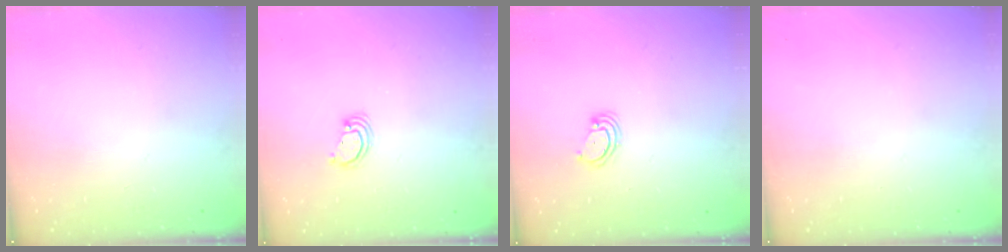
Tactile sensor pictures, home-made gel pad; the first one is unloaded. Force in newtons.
{"total": 2.6, "press": 2.6, "slide": 0.2}
{"total": 2.9, "press": 2.9, "slide": 0.3}
{"total": 0.0}